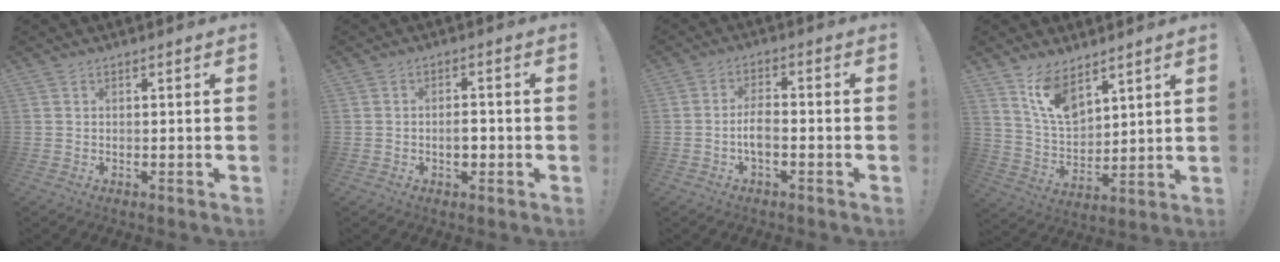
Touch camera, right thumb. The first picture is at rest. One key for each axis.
{"total": 3.7, "fx": -1.0, "fy": 2.0, "fz": 2.9, "tx": -0.038, "ty": 0.003, "tz": -0.020}
{"total": 5.3, "fx": -1.7, "fy": 2.1, "fz": 4.5, "tx": -0.091, "ty": 0.003, "tz": -0.031}
{"total": 12.0, "fx": 8.7, "fy": 6.0, "fz": 5.7, "tx": -0.117, "ty": -0.049, "tz": 0.169}